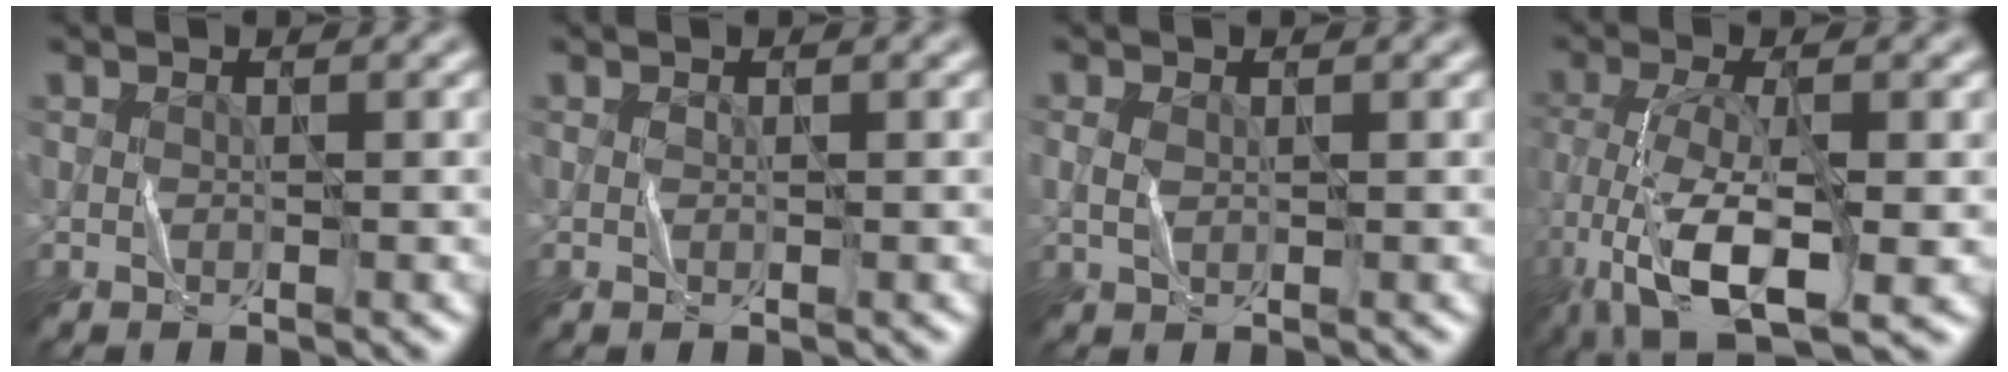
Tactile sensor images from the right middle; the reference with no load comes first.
{"total": 0.0}
{"total": 1.3, "force": [0.2, 0.8, 0.9], "torque": [-0.026, 0.001, 0.005]}
{"total": 10.4, "force": [-4.8, 3.3, 8.6], "torque": [-0.175, -0.010, -0.087]}